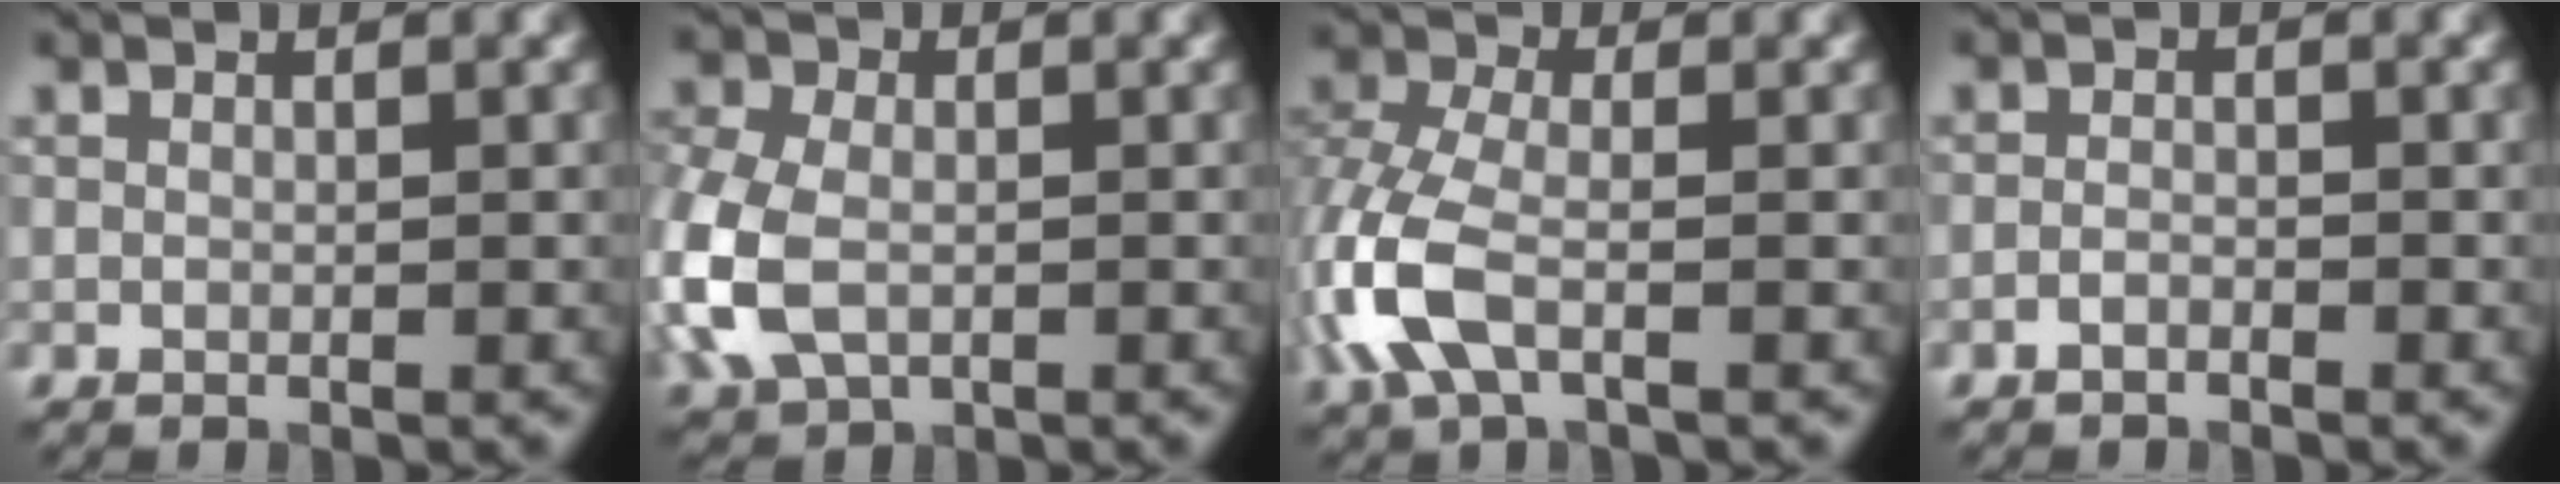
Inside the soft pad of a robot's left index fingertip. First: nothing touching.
{"total": 7.1, "force": [-1.4, 4.9, 4.9], "torque": [-0.140, -0.008, -0.035]}
{"total": 5.9, "force": [-1.8, 3.2, 4.7], "torque": [-0.127, 0.002, -0.047]}
{"total": 1.0, "force": [-0.8, 0.3, 0.5], "torque": [-0.010, 0.002, -0.018]}